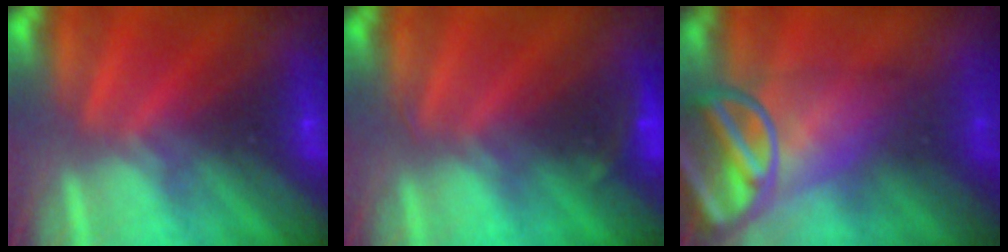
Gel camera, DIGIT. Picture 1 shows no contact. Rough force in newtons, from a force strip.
{"total": 2.6}
{"total": 8.3}